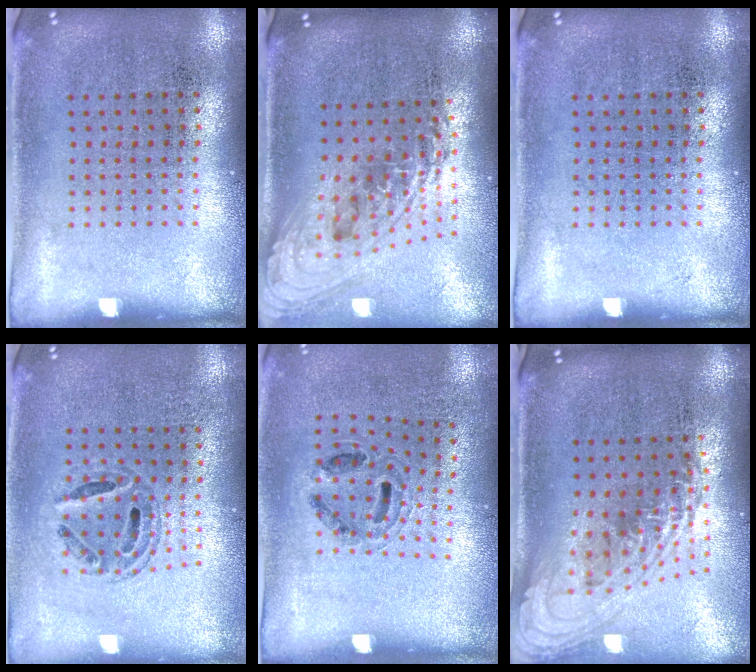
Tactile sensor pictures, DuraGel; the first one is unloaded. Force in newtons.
{"total": 2.4, "press": 1.7, "slide": 1.7}
{"total": 0.0}
{"total": 0.8, "press": 0.8, "slide": 0.2}
{"total": 1.0, "press": 0.8, "slide": 0.5}
{"total": 2.2, "press": 1.6, "slide": 1.5}